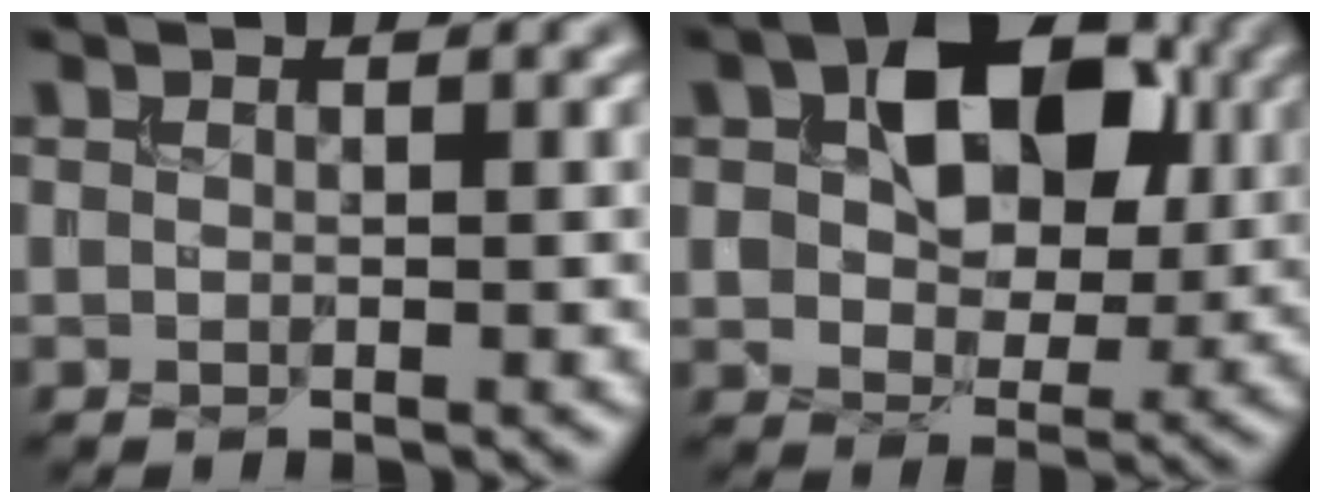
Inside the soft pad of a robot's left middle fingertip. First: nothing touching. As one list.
[{"total": 9.4, "force": [2.0, 6.2, 6.8], "torque": [-0.104, 0.006, 0.029]}]